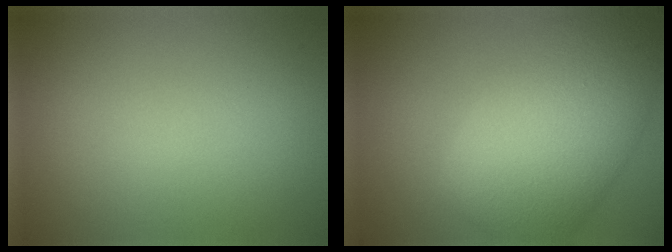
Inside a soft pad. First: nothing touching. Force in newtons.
{"total": 10.8, "press": 10.8, "slide": 0.3}